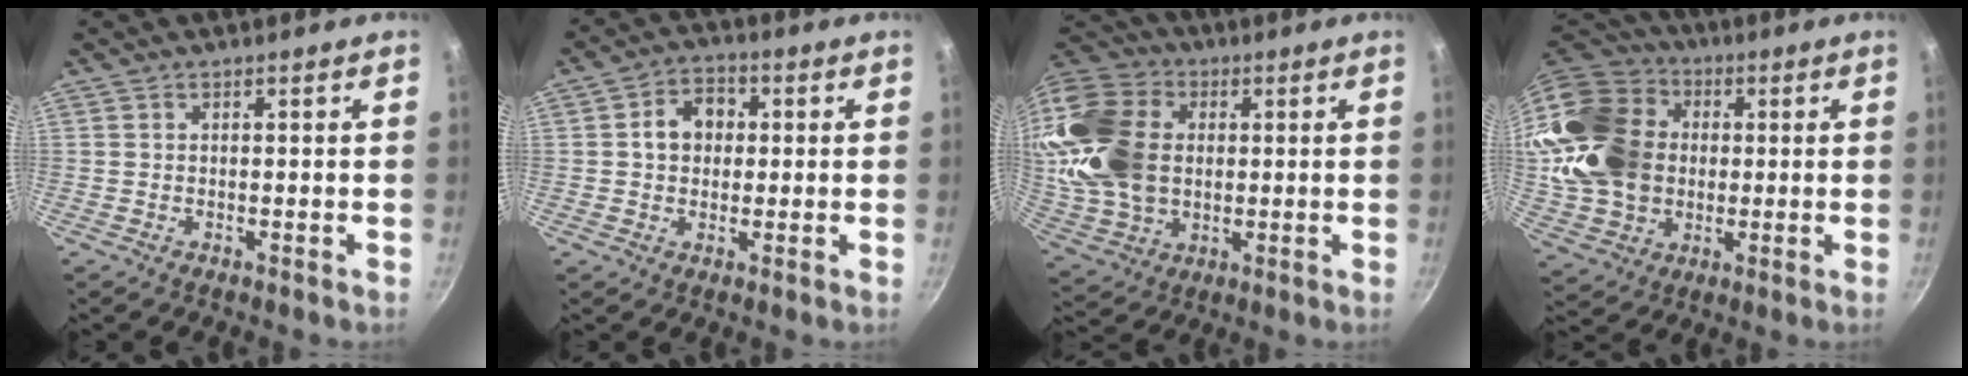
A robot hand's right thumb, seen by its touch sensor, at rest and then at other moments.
{"total": 6.9, "force": [0.8, 5.6, 4.0], "torque": [-0.034, 0.014, 0.004]}
{"total": 21.9, "force": [2.7, 16.2, 14.5], "torque": [-0.276, 0.014, 0.059]}
{"total": 23.2, "force": [2.1, 18.6, 13.7], "torque": [-0.248, 0.032, 0.051]}